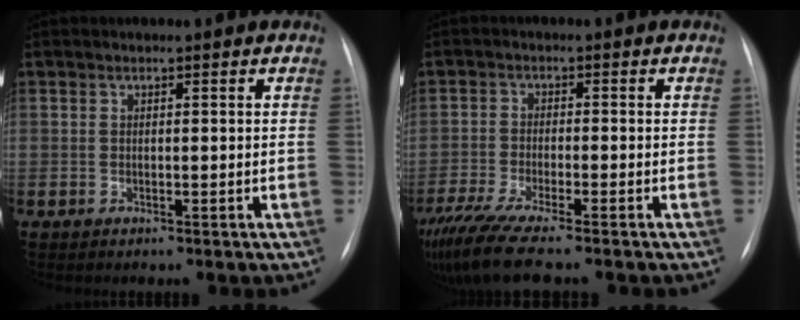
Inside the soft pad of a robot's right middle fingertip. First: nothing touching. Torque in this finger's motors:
{"motor_torque": [1.11, -1.03, 0.22, 0.07]}